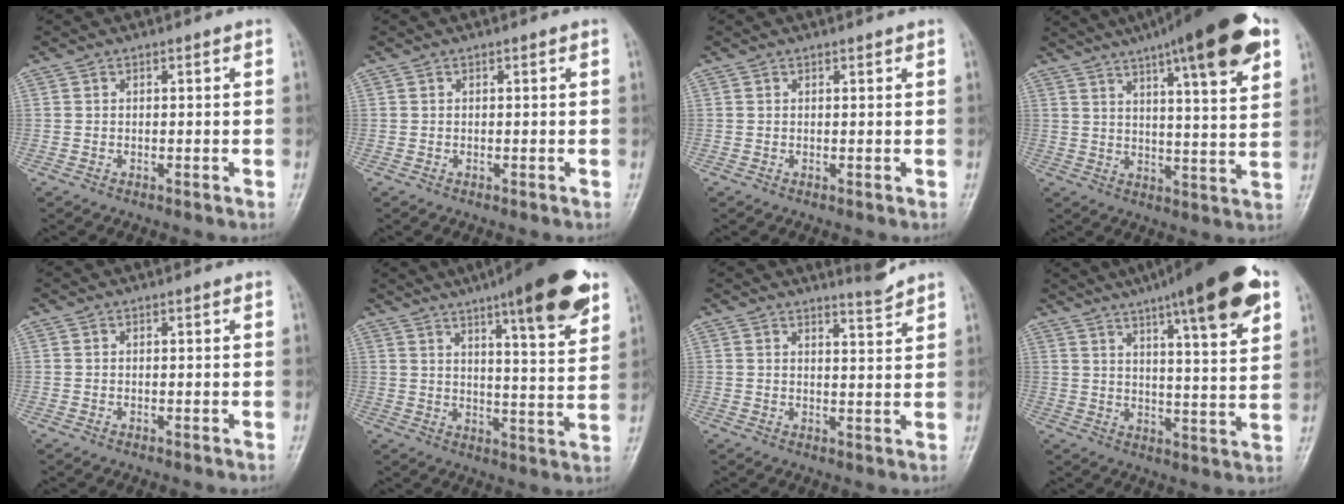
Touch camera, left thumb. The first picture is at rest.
{"total": 0.0}
{"total": 1.1, "force": [0.8, 0.1, 0.7], "torque": [-0.005, 0.002, 0.010]}
{"total": 20.7, "force": [11.7, 4.1, 16.6], "torque": [-0.229, -0.021, 0.167]}
{"total": 0.0}
{"total": 16.6, "force": [10.1, 3.1, 12.8], "torque": [-0.156, -0.049, 0.146]}
{"total": 3.3, "force": [3.1, -0.1, 1.0], "torque": [-0.011, -0.035, 0.051]}
{"total": 19.8, "force": [11.4, 3.8, 15.8], "torque": [-0.212, -0.028, 0.164]}